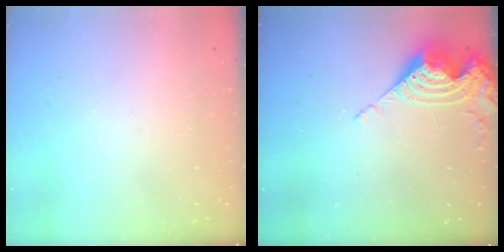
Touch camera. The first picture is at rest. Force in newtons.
{"total": 8.9, "press": 8.9, "slide": 0.9}